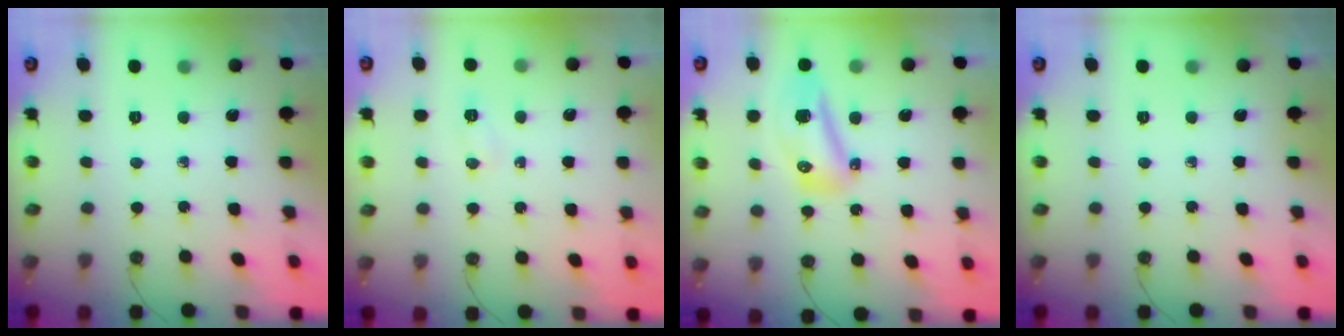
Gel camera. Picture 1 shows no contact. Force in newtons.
{"total": 22.9, "press": 8.0, "slide": 21.4}
{"total": 11.0, "press": 10.6, "slide": 2.8}
{"total": 0.0}